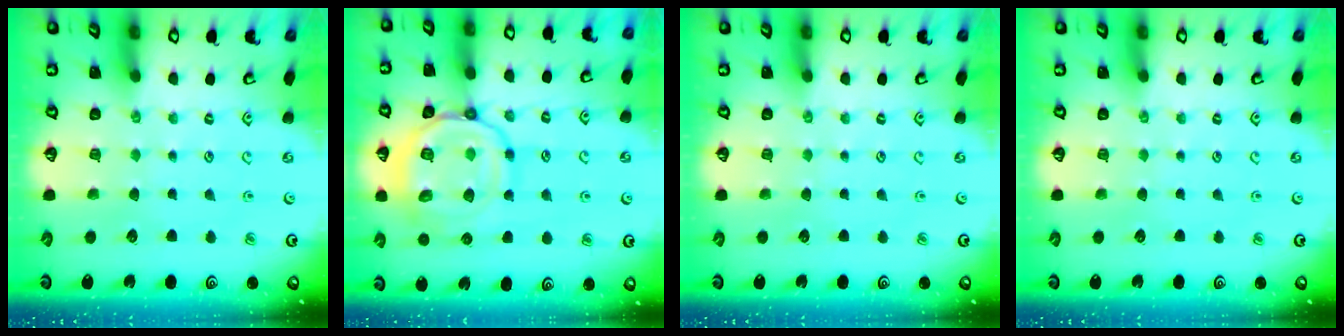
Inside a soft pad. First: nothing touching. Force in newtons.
{"total": 18.3, "press": 18.2, "slide": 1.9}
{"total": 0.0}
{"total": 0.0}